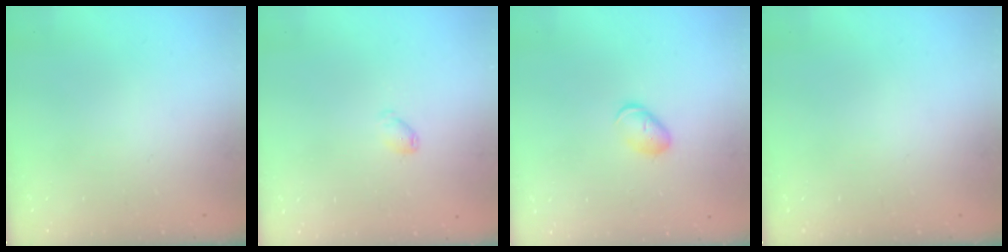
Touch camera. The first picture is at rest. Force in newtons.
{"total": 4.4, "press": 4.4, "slide": 0.7}
{"total": 5.7, "press": 5.6, "slide": 0.6}
{"total": 0.0}